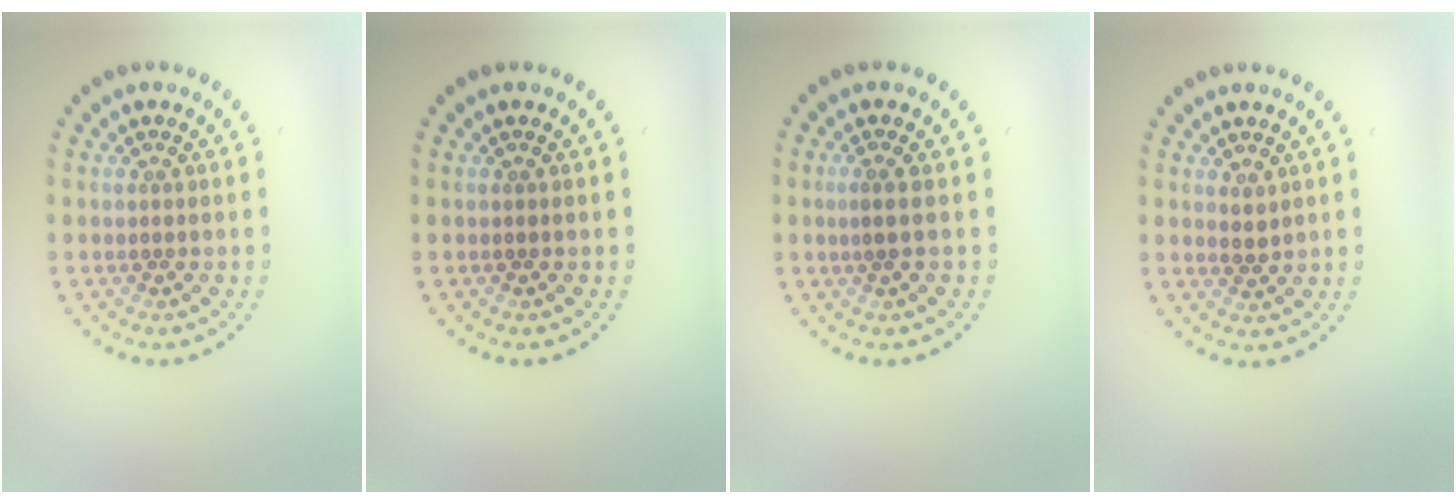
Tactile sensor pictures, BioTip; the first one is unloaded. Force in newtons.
{"total": 0.0}
{"total": 1.1, "press": 0.8, "slide": 0.7}
{"total": 1.0, "press": 0.9, "slide": 0.5}